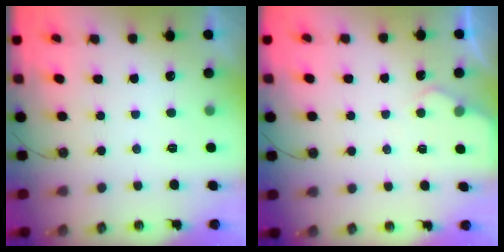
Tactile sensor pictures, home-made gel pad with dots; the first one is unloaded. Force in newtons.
{"total": 3.4, "press": 3.4, "slide": 0.4}